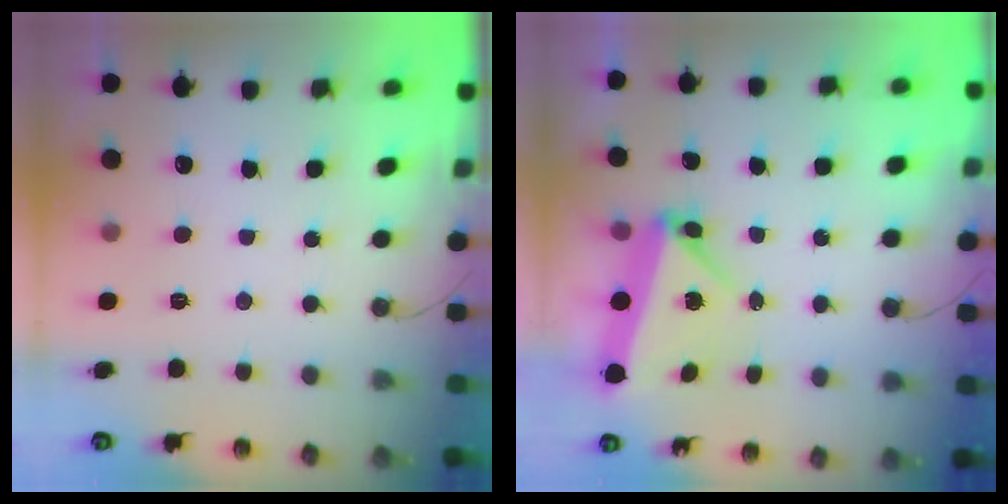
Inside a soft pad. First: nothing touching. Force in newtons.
{"total": 6.1, "press": 5.7, "slide": 2.1}